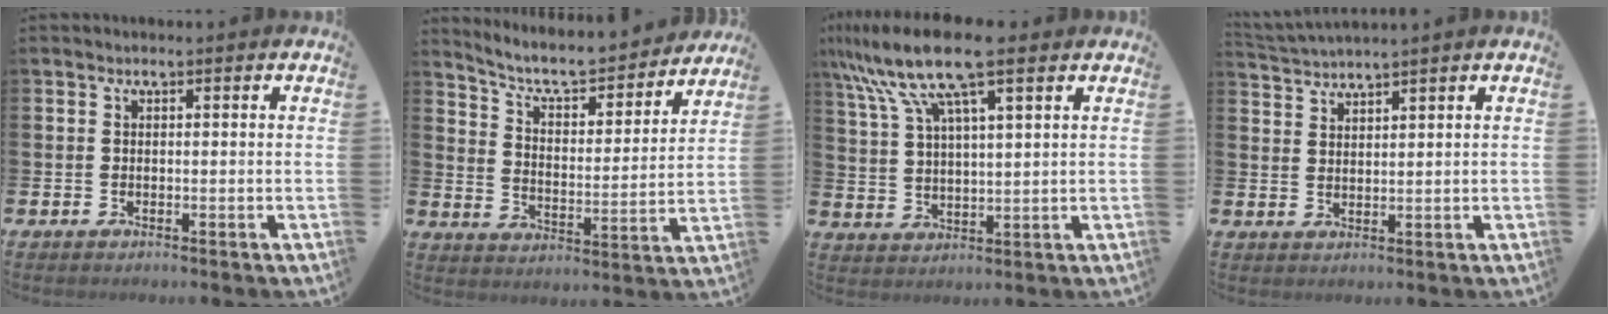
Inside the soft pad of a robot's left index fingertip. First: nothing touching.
{"total": 6.9, "force": [6.4, 1.6, 2.3], "torque": [-0.072, -0.051, 0.104]}
{"total": 11.2, "force": [8.2, 2.3, 7.2], "torque": [-0.166, -0.014, 0.147]}
{"total": 2.4, "force": [2.4, -0.5, -0.3], "torque": [-0.006, -0.010, 0.045]}